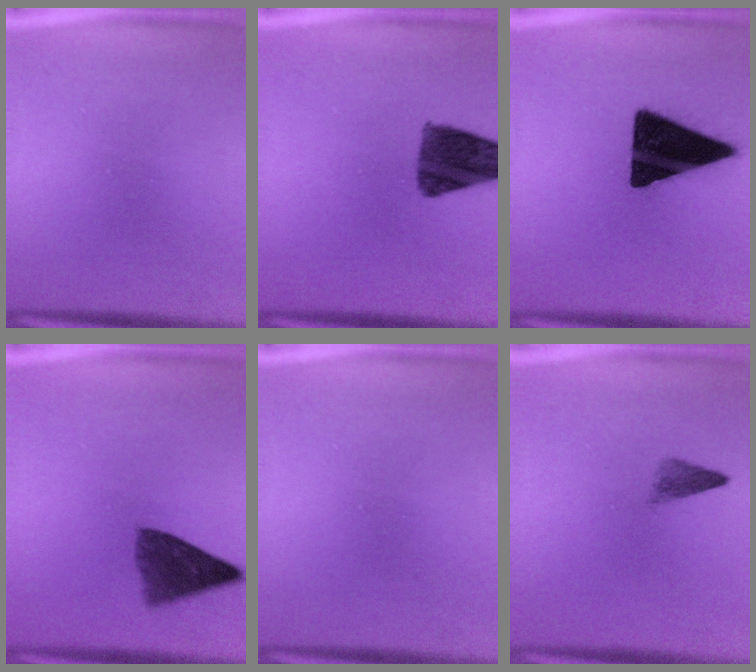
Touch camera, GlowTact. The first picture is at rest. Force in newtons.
{"total": 11.0}
{"total": 18.1}
{"total": 7.2}
{"total": 0.0}
{"total": 2.1}